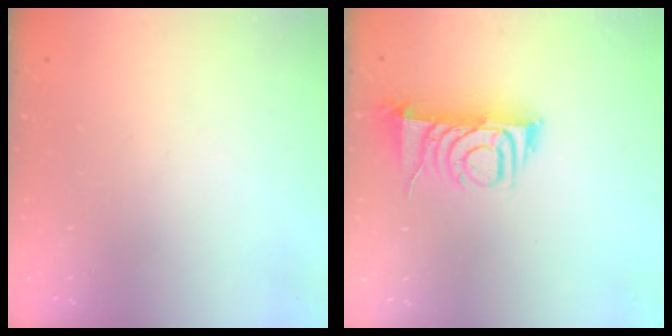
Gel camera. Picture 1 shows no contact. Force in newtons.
{"total": 9.0, "press": 9.0, "slide": 0.7}